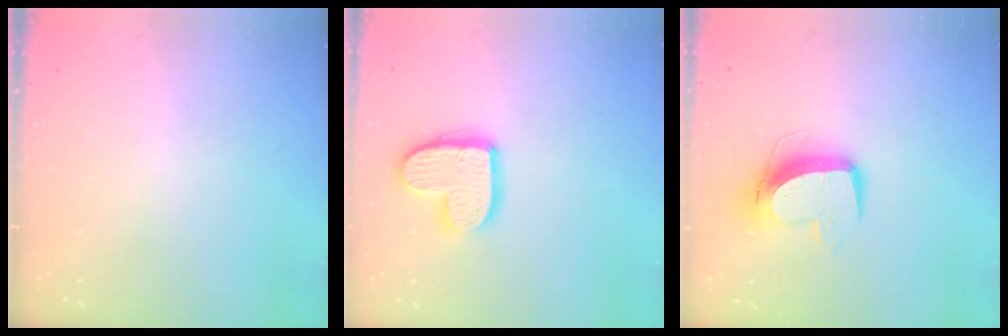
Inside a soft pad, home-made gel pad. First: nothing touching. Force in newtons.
{"total": 13.7, "press": 13.7, "slide": 0.9}
{"total": 11.7, "press": 11.6, "slide": 1.5}